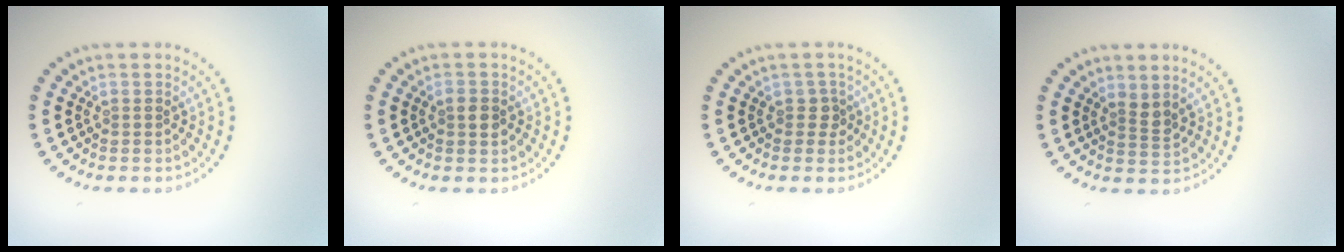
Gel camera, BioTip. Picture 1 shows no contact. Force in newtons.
{"total": 1.4, "press": 1.4, "slide": 0.2}
{"total": 1.2, "press": 1.0, "slide": 0.6}
{"total": 1.5, "press": 1.1, "slide": 1.0}